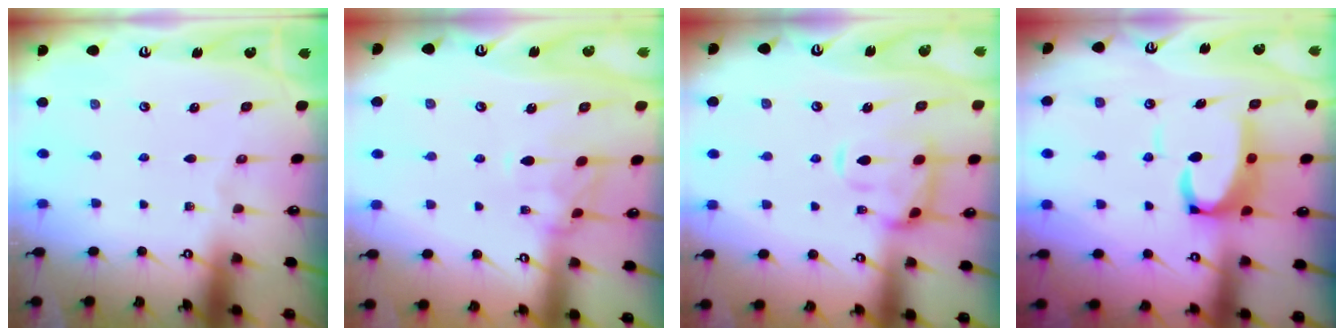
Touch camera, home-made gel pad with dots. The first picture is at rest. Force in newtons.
{"total": 2.4, "press": 2.2, "slide": 1.2}
{"total": 5.5, "press": 5.2, "slide": 1.6}
{"total": 7.0, "press": 6.9, "slide": 1.0}